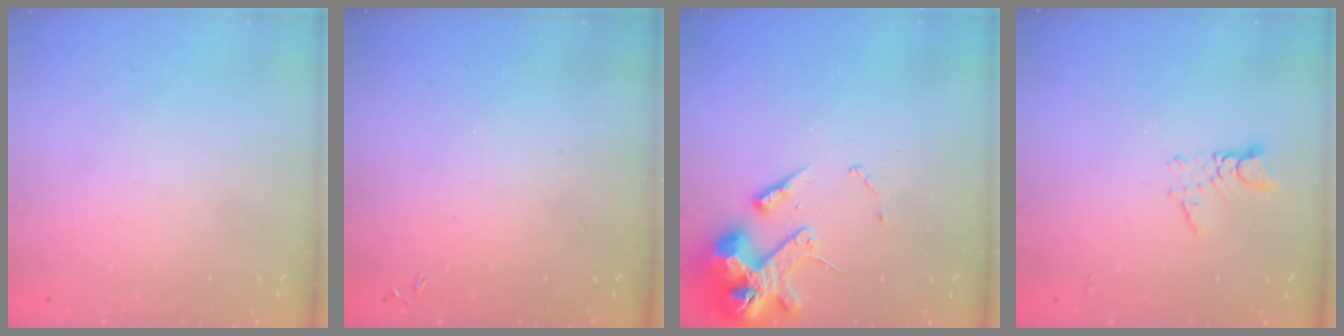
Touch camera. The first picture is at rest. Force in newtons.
{"total": 0.0}
{"total": 14.1, "press": 13.9, "slide": 2.1}
{"total": 2.5, "press": 2.4, "slide": 0.4}